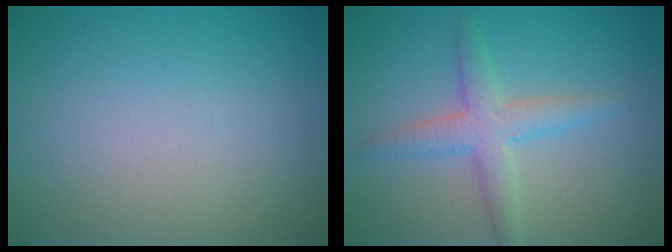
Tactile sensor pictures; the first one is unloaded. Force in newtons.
{"total": 3.5, "press": 3.5, "slide": 0.2}